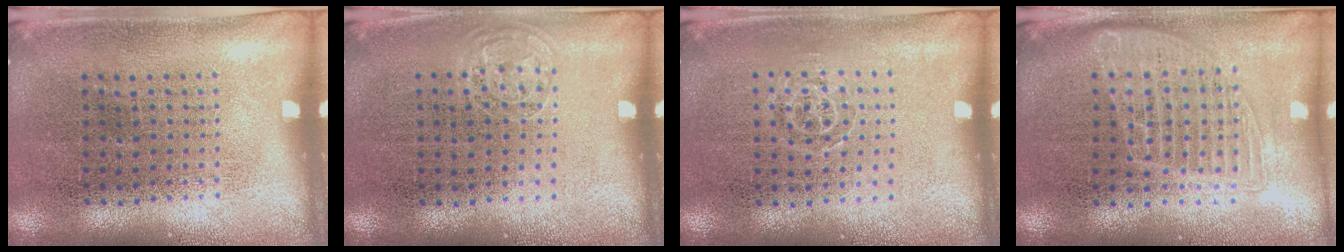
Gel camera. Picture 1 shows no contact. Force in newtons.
{"total": 0.7, "press": 0.6, "slide": 0.3}
{"total": 0.7, "press": 0.5, "slide": 0.4}
{"total": 1.5, "press": 1.3, "slide": 0.6}